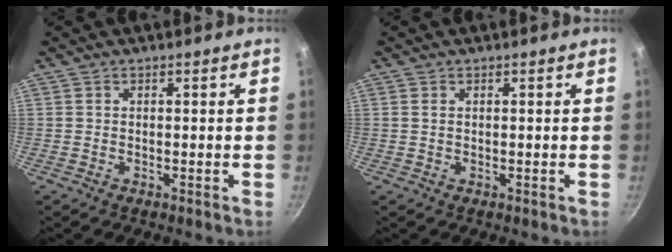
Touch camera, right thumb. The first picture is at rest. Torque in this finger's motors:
{"motor_torque": [-0.40, 0.25, 0.12, 0.45, 0.10]}